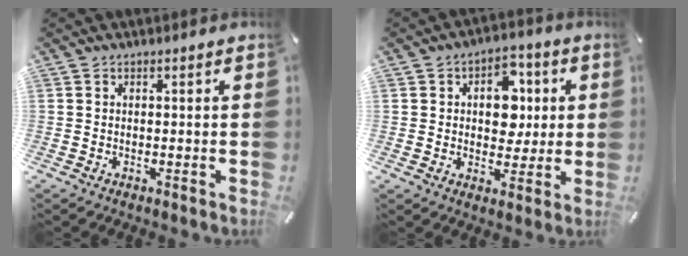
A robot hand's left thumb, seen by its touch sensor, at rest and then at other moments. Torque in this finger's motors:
{"motor_torque": [2.43, 2.62, 1.98, -0.71, 0.26]}